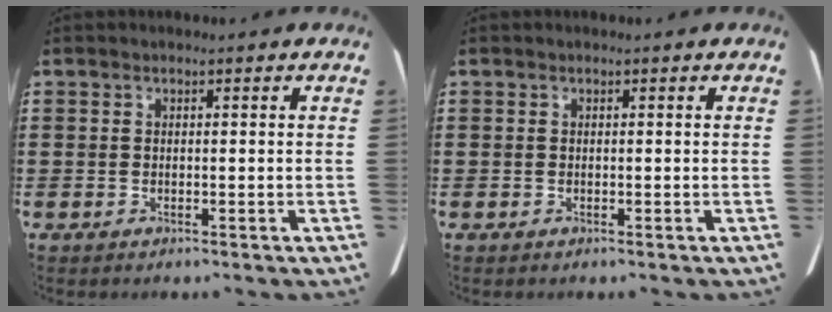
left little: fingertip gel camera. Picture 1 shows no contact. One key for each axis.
{"total": 0.0}